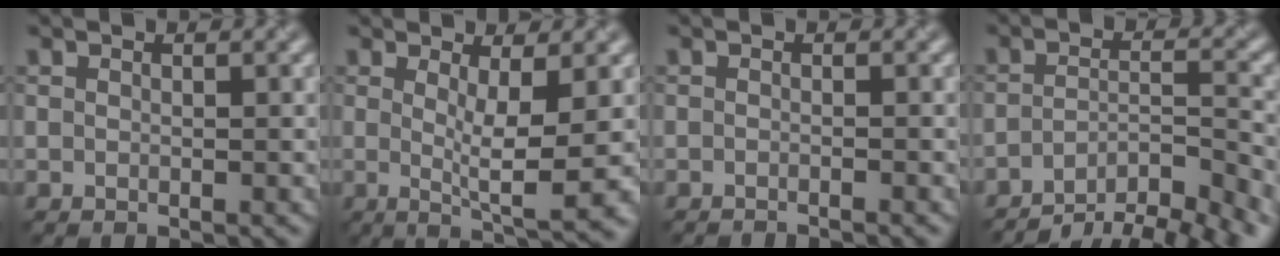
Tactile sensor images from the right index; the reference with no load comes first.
{"total": 5.5, "force": [0.3, 1.1, 5.3], "torque": [-0.076, -0.013, 0.008]}
{"total": 1.4, "force": [-1.2, 0.2, 0.7], "torque": [0.000, -0.004, -0.026]}
{"total": 7.7, "force": [-6.1, 2.0, 4.2], "torque": [-0.058, 0.002, -0.098]}